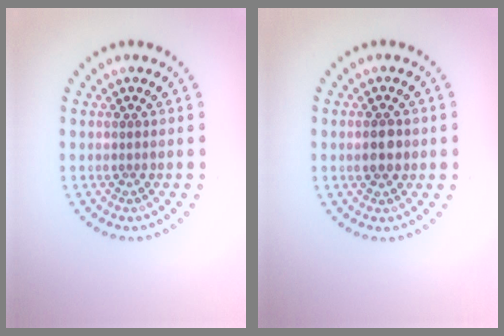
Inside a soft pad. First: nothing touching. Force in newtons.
{"total": 2.7, "press": 2.7, "slide": 0.0}